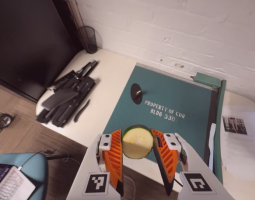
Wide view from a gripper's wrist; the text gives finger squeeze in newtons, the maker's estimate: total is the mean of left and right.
{"total": 9.4, "left": 9.6, "right": 9.2}